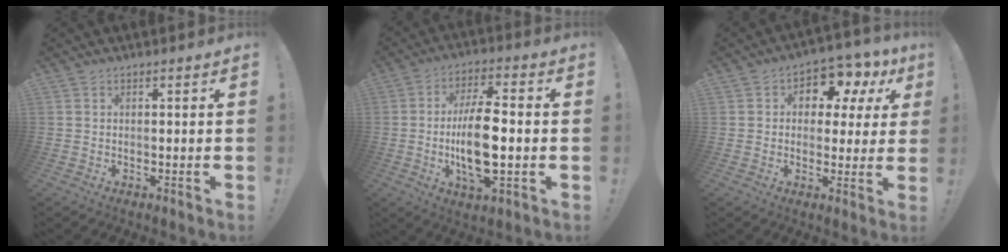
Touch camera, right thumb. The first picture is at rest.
{"total": 14.5, "force": [-1.8, 5.6, 13.3], "torque": [-0.252, -0.005, -0.042]}
{"total": 7.6, "force": [3.8, 5.2, 4.1], "torque": [-0.053, -0.033, 0.068]}